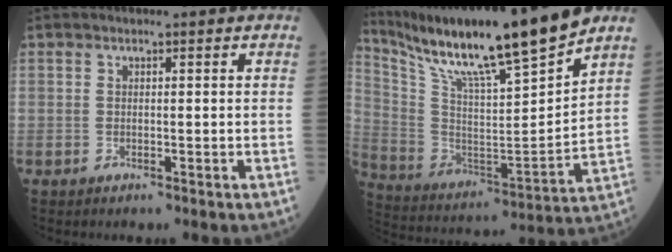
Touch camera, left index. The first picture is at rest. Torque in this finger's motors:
{"motor_torque": [1.01, -1.13, 0.41, 0.19]}